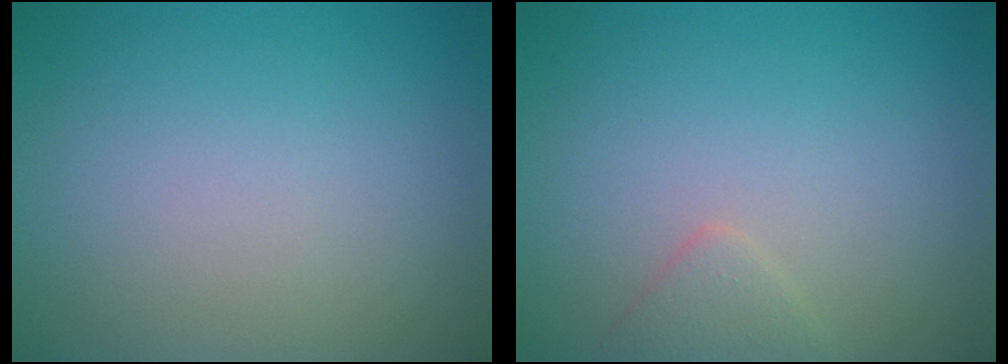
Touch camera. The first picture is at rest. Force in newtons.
{"total": 1.3, "press": 1.3, "slide": 0.0}